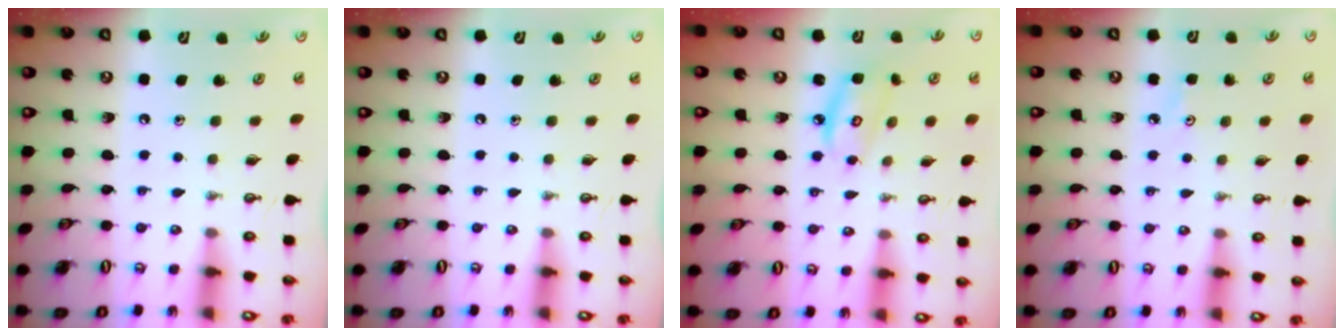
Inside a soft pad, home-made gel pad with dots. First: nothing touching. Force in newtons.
{"total": 0.0}
{"total": 6.0, "press": 6.0, "slide": 0.4}
{"total": 2.8, "press": 2.8, "slide": 0.4}